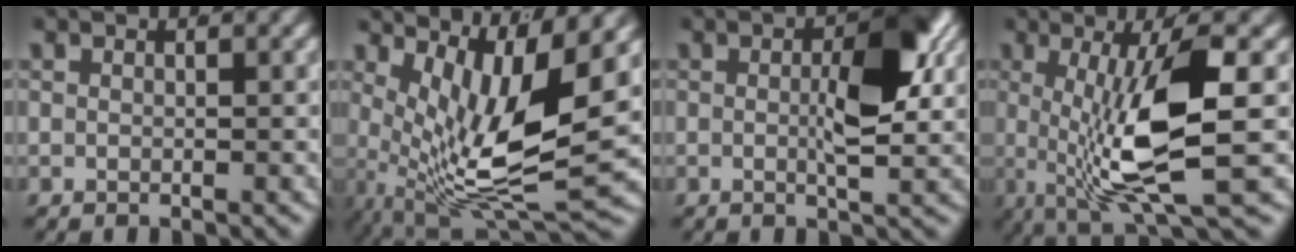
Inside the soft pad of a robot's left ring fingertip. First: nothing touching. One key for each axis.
{"total": 11.1, "fx": 0.1, "fy": 4.9, "fz": 9.9, "tx": -0.168, "ty": -0.042, "tz": 0.025}
{"total": 6.3, "fx": 0.4, "fy": 2.4, "fz": 5.8, "tx": -0.081, "ty": -0.009, "tz": 0.002}
{"total": 9.5, "fx": 0.0, "fy": 2.3, "fz": 9.2, "tx": -0.170, "ty": -0.025, "tz": 0.016}